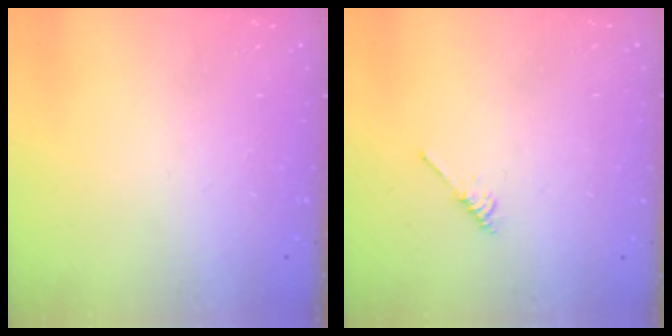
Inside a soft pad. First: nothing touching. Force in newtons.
{"total": 2.1, "press": 2.1, "slide": 0.4}